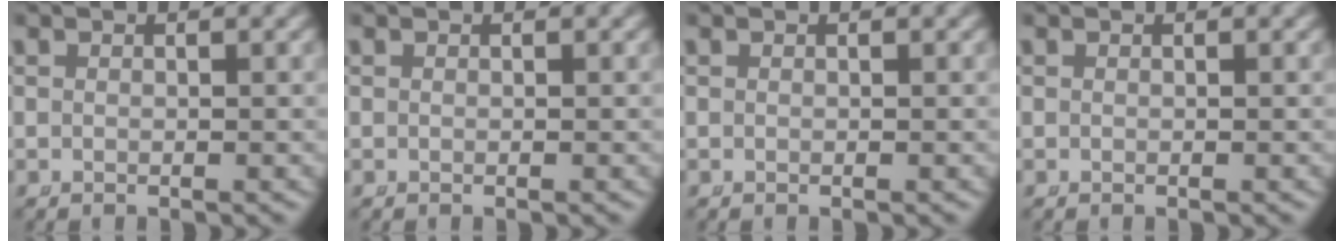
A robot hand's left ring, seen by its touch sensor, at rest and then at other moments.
{"total": 0.0}
{"total": 0.0}
{"total": 0.0}